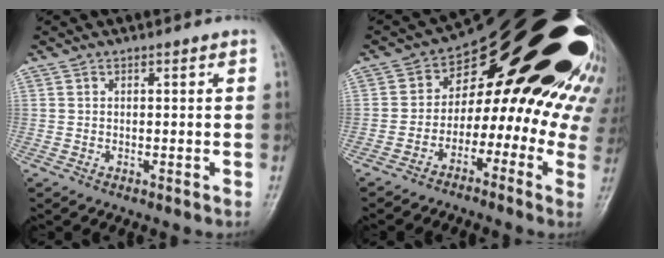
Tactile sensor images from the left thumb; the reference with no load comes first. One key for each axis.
{"total": 29.0, "fx": 4.9, "fy": 15.9, "fz": 23.7, "tx": -0.246, "ty": 0.090, "tz": 0.084}